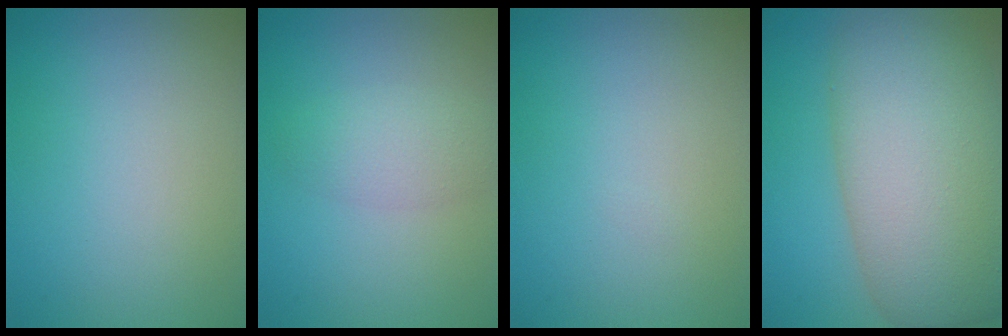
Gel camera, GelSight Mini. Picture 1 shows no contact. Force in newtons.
{"total": 2.7, "press": 2.7, "slide": 0.1}
{"total": 0.0}
{"total": 13.6, "press": 13.6, "slide": 0.7}